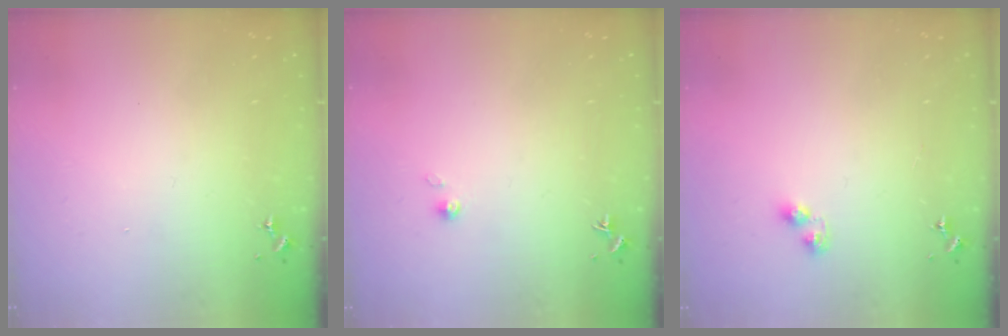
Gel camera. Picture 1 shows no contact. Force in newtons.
{"total": 2.2, "press": 2.2, "slide": 0.2}
{"total": 2.6, "press": 2.5, "slide": 0.4}